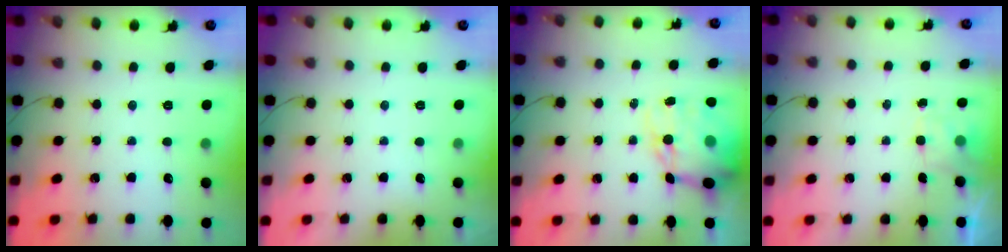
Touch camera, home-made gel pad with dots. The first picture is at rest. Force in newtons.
{"total": 1.9, "press": 1.9, "slide": 0.3}
{"total": 14.9, "press": 14.6, "slide": 3.1}
{"total": 1.4, "press": 0.7, "slide": 1.2}